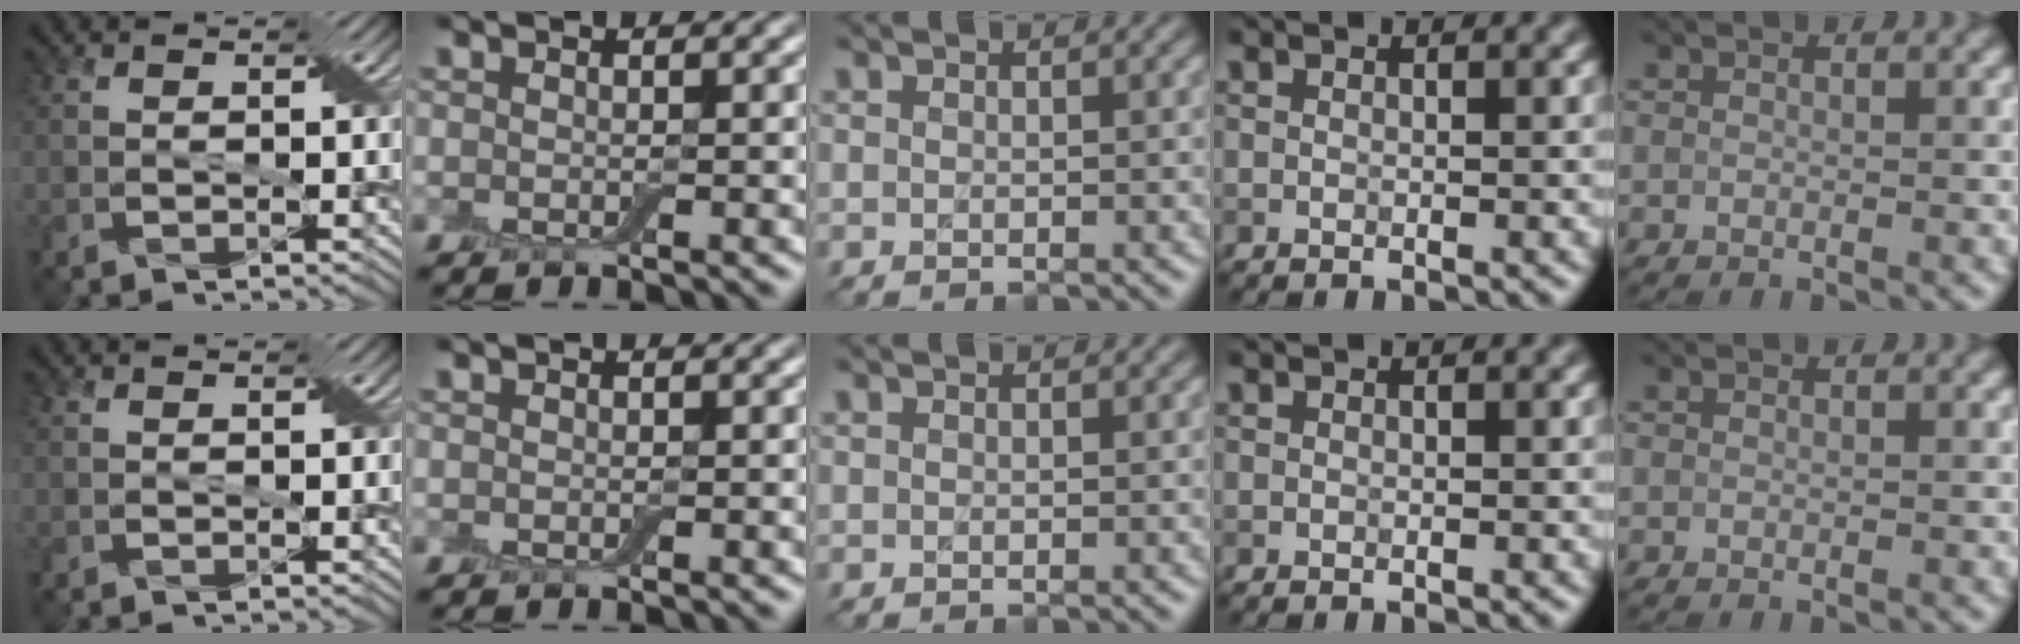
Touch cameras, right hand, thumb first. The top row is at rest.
{}